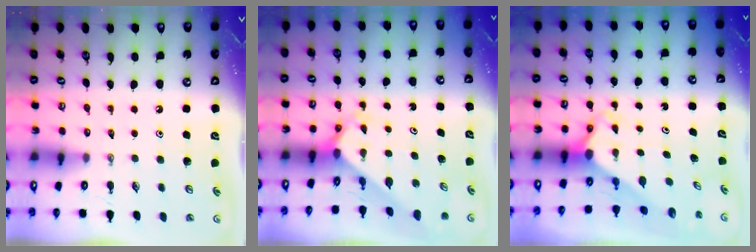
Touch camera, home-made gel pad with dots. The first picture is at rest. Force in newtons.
{"total": 2.4, "press": 2.4, "slide": 0.3}
{"total": 3.0, "press": 3.0, "slide": 0.3}